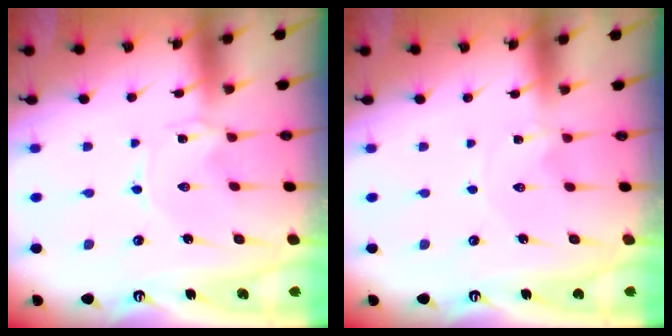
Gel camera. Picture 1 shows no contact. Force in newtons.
{"total": 0.9, "press": 0.9, "slide": 0.1}